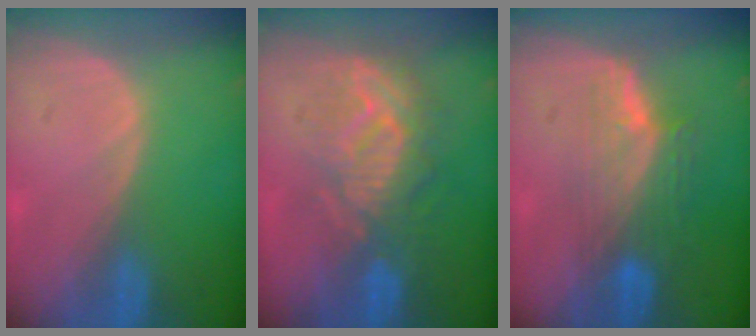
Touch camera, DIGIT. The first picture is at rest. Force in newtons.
{"total": 9.0, "press": 8.9, "slide": 1.7}
{"total": 7.6, "press": 6.7, "slide": 3.5}